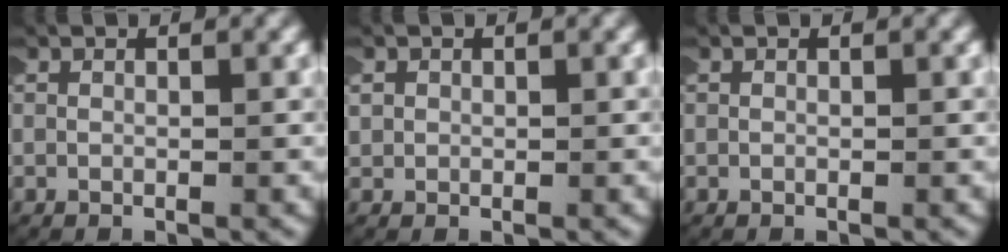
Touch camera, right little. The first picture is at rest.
{"total": 1.3, "force": [0.2, 1.3, 0.3], "torque": [-0.015, 0.006, 0.000]}
{"total": 0.0}